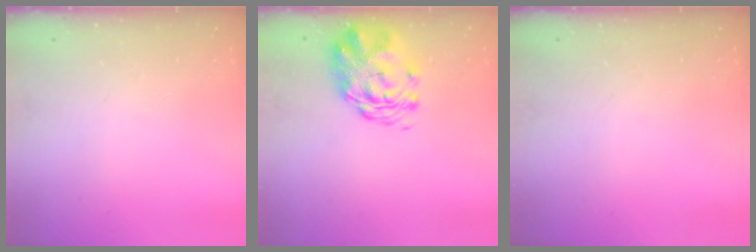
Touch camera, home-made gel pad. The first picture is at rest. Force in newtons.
{"total": 2.8, "press": 2.6, "slide": 1.1}
{"total": 0.0}